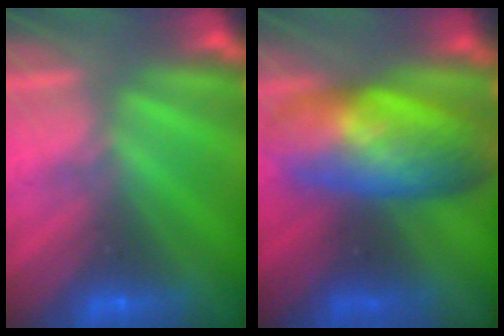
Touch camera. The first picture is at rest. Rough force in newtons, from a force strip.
{"total": 9.3}